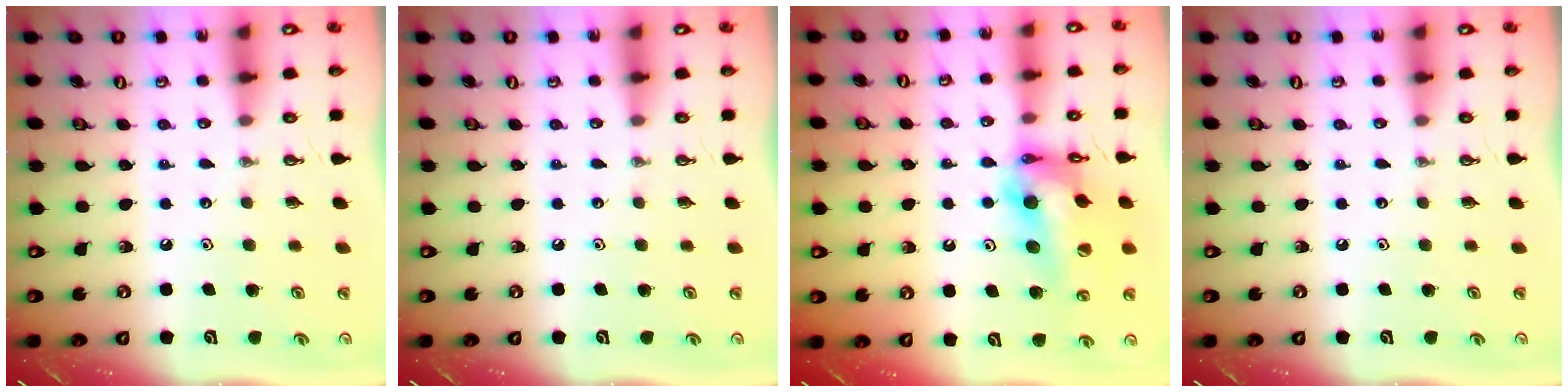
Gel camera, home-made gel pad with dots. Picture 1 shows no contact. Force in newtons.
{"total": 0.0}
{"total": 16.5, "press": 16.4, "slide": 1.8}
{"total": 0.0}